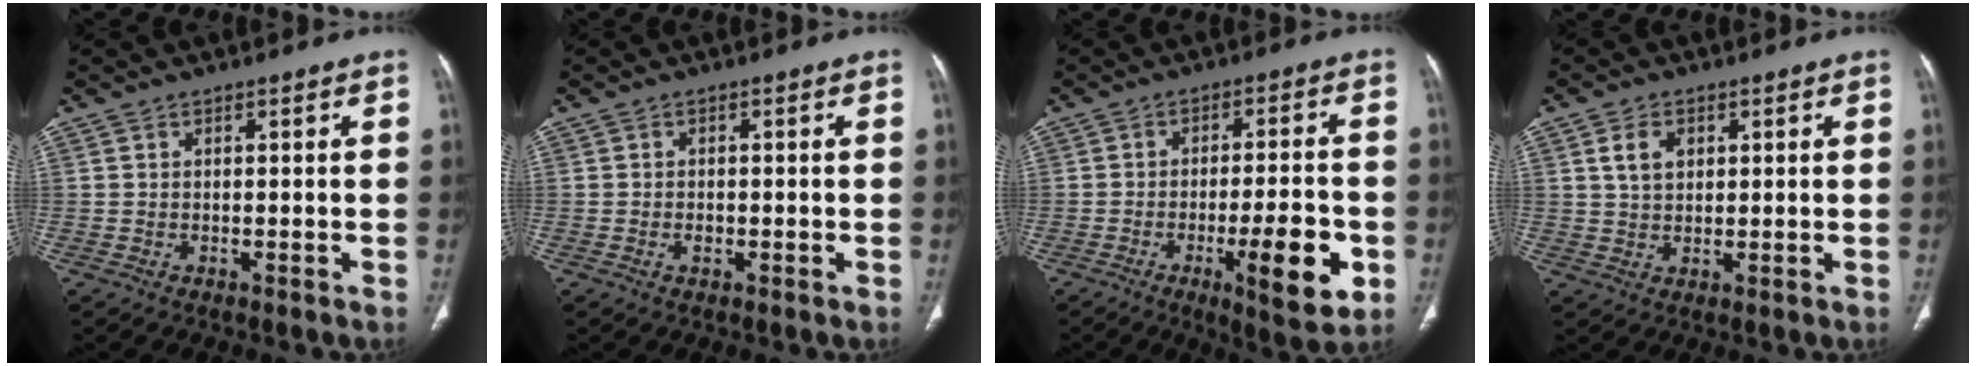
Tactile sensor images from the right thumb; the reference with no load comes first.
{"total": 1.3, "force": [-0.5, 0.8, 0.9], "torque": [-0.016, 0.003, -0.007]}
{"total": 12.8, "force": [-4.5, 3.2, 11.6], "torque": [-0.160, 0.009, -0.060]}
{"total": 4.5, "force": [1.5, 3.1, 2.8], "torque": [-0.042, -0.004, 0.029]}